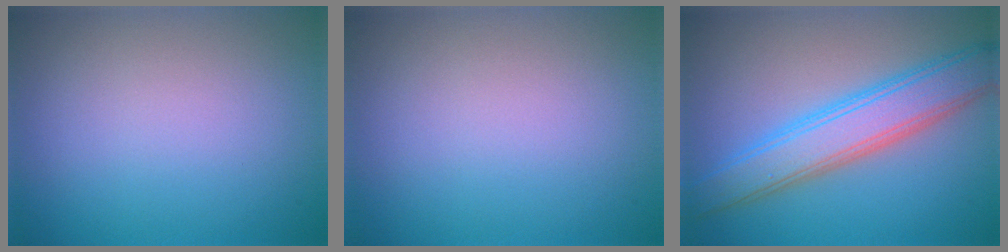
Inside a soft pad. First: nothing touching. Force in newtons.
{"total": 0.0}
{"total": 5.8, "press": 5.8, "slide": 0.2}